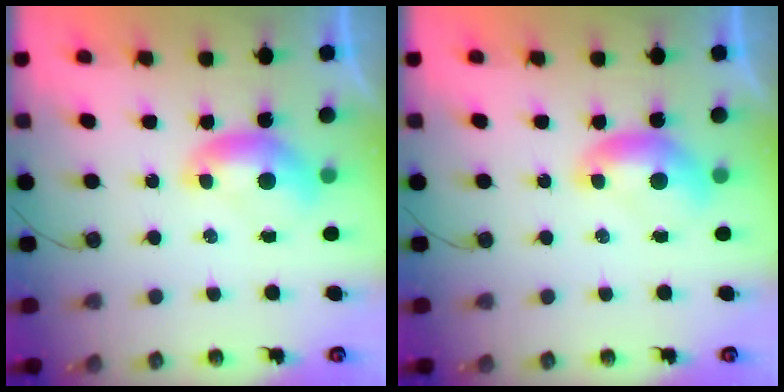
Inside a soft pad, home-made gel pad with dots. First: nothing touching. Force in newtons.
{"total": 0.0}